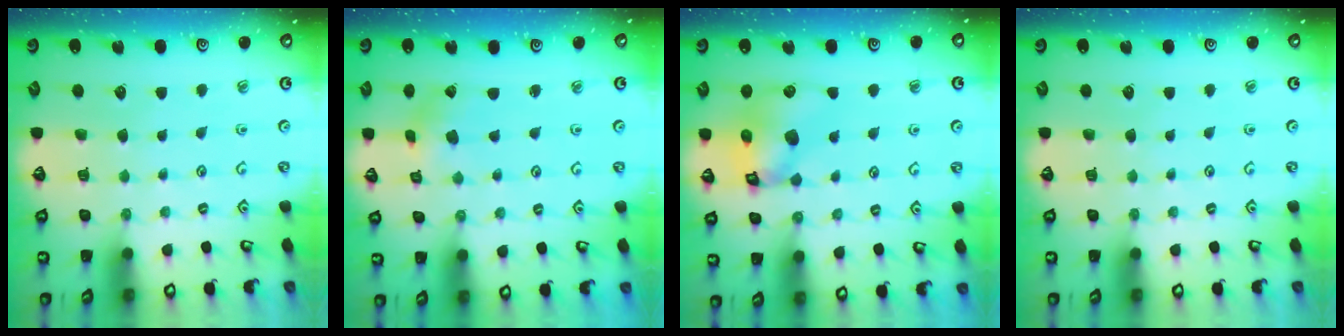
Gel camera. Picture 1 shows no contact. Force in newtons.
{"total": 1.8, "press": 1.8, "slide": 0.3}
{"total": 11.8, "press": 11.7, "slide": 1.6}
{"total": 0.0}